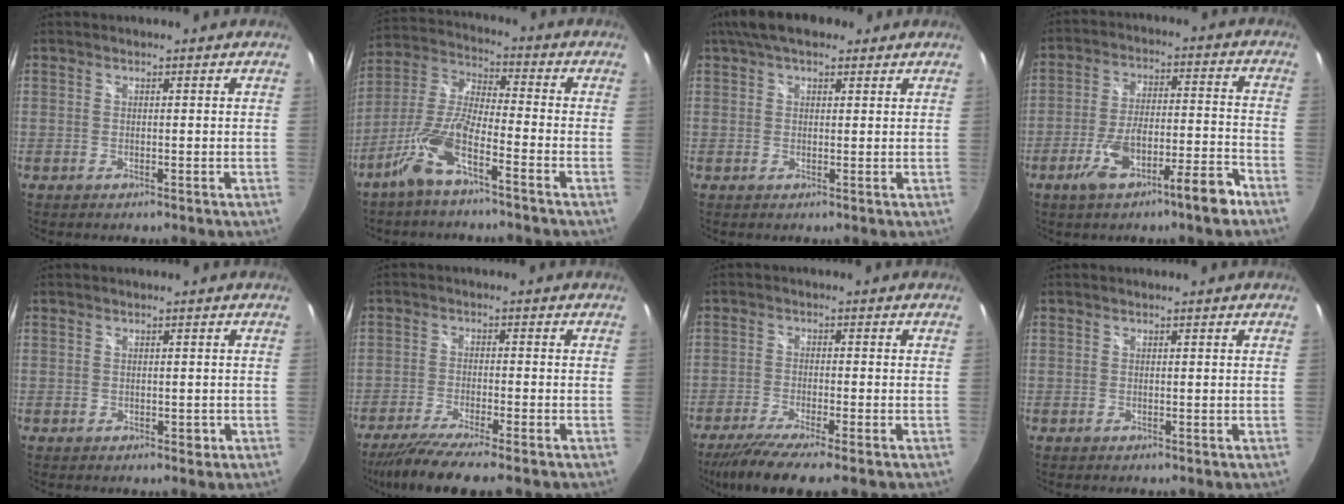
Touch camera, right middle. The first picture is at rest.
{"total": 10.2, "force": [-6.4, 2.0, 7.7], "torque": [-0.173, -0.001, -0.124]}
{"total": 7.6, "force": [5.1, 3.4, 4.6], "torque": [-0.075, 0.034, 0.079]}
{"total": 11.6, "force": [-7.4, 1.7, 8.7], "torque": [-0.158, 0.004, -0.114]}
{"total": 1.0, "force": [-0.3, 0.9, 0.5], "torque": [-0.002, -0.001, -0.004]}
{"total": 9.4, "force": [-7.7, 0.2, 5.3], "torque": [-0.120, -0.030, -0.131]}
{"total": 8.7, "force": [-6.8, 0.2, 5.4], "torque": [-0.123, -0.033, -0.117]}
{"total": 0.0}